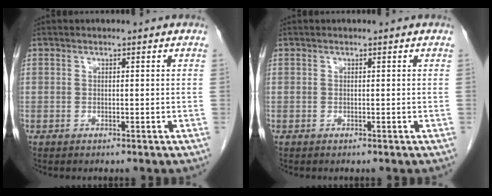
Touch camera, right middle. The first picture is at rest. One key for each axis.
{"total": 0.0}